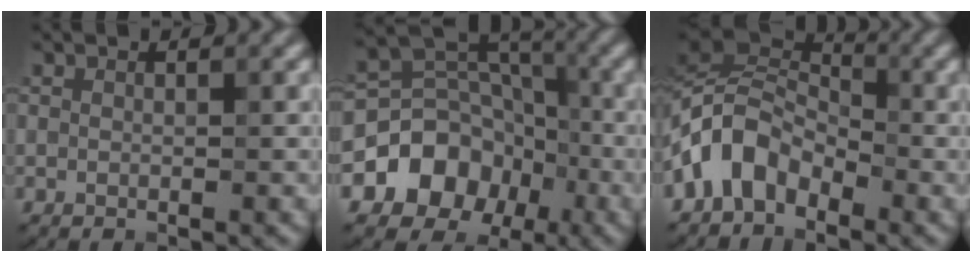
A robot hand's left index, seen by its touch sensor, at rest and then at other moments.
{"total": 8.3, "force": [-3.5, 6.6, 3.7], "torque": [-0.054, 0.020, -0.073]}
{"total": 5.9, "force": [-3.0, 3.6, 3.6], "torque": [-0.068, 0.012, -0.072]}